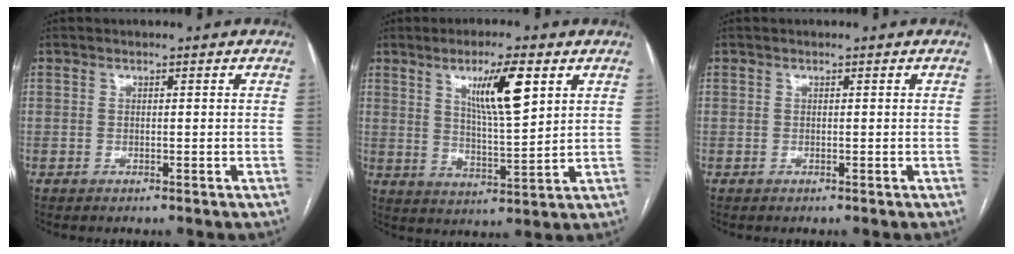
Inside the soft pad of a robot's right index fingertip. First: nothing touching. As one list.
[{"total": 9.7, "force": [4.3, 1.2, 8.6], "torque": [-0.150, -0.004, 0.076]}, {"total": 0.0}]